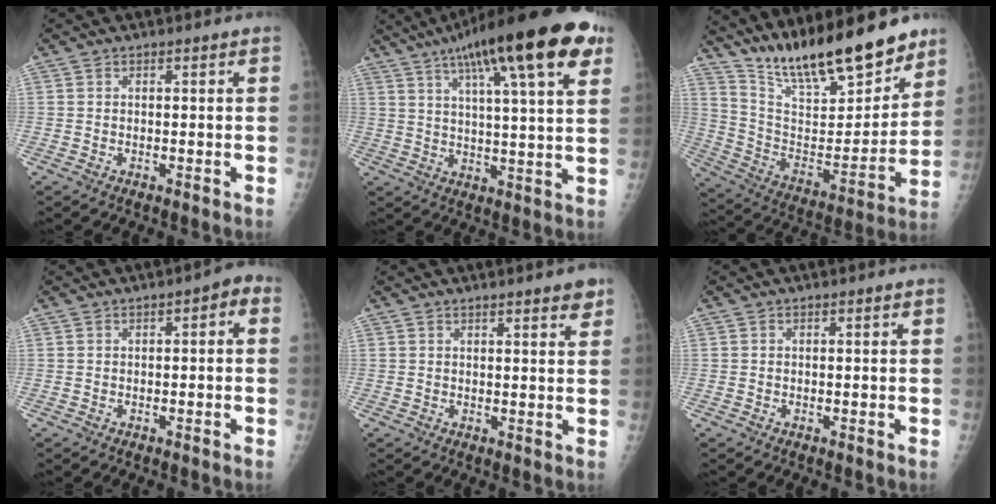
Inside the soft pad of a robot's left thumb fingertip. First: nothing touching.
{"total": 22.8, "force": [12.4, 4.8, 18.5], "torque": [-0.277, -0.007, 0.181]}
{"total": 22.7, "force": [18.3, 6.1, 11.9], "torque": [-0.155, -0.094, 0.315]}
{"total": 2.5, "force": [-0.1, 1.3, 2.2], "torque": [-0.017, 0.019, -0.011]}
{"total": 3.7, "force": [2.8, 0.6, 2.3], "torque": [-0.019, -0.012, 0.035]}
{"total": 0.0}